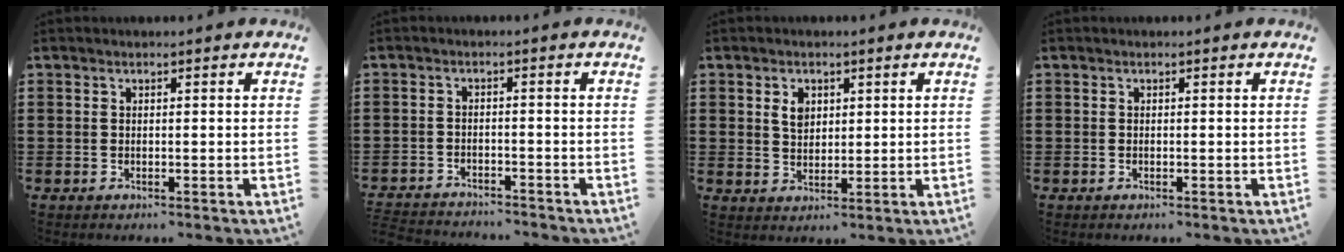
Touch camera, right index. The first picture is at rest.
{"total": 2.7, "force": [-2.7, 0.1, -0.2], "torque": [-0.005, -0.002, -0.060]}
{"total": 3.2, "force": [1.2, 2.2, 1.9], "torque": [-0.046, 0.008, 0.021]}
{"total": 0.0}